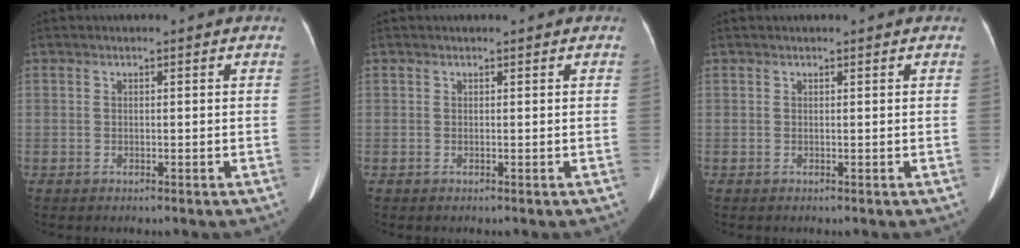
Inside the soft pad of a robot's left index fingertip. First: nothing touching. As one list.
[{"total": 1.1, "force": [1.0, 0.1, 0.5], "torque": [-0.009, 0.003, 0.012]}, {"total": 1.6, "force": [1.4, 0.2, 0.7], "torque": [-0.010, 0.010, 0.015]}]